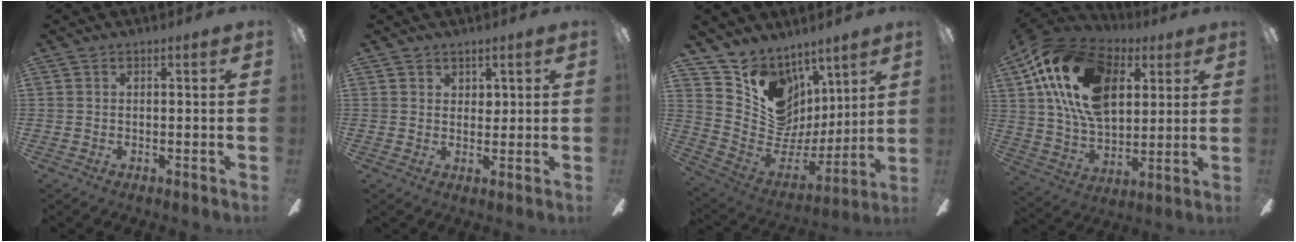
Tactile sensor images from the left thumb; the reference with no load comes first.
{"total": 2.6, "force": [1.7, 1.9, 0.5], "torque": [0.004, -0.004, 0.029]}
{"total": 13.7, "force": [6.2, 11.4, 4.3], "torque": [-0.074, -0.054, 0.132]}
{"total": 23.9, "force": [8.9, 15.3, 16.1], "torque": [-0.324, -0.013, 0.153]}